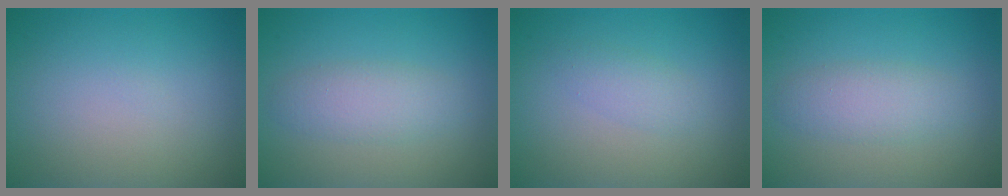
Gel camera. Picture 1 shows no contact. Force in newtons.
{"total": 2.7, "press": 2.7, "slide": 0.1}
{"total": 1.5, "press": 1.5, "slide": 0.1}
{"total": 2.7, "press": 2.7, "slide": 0.1}